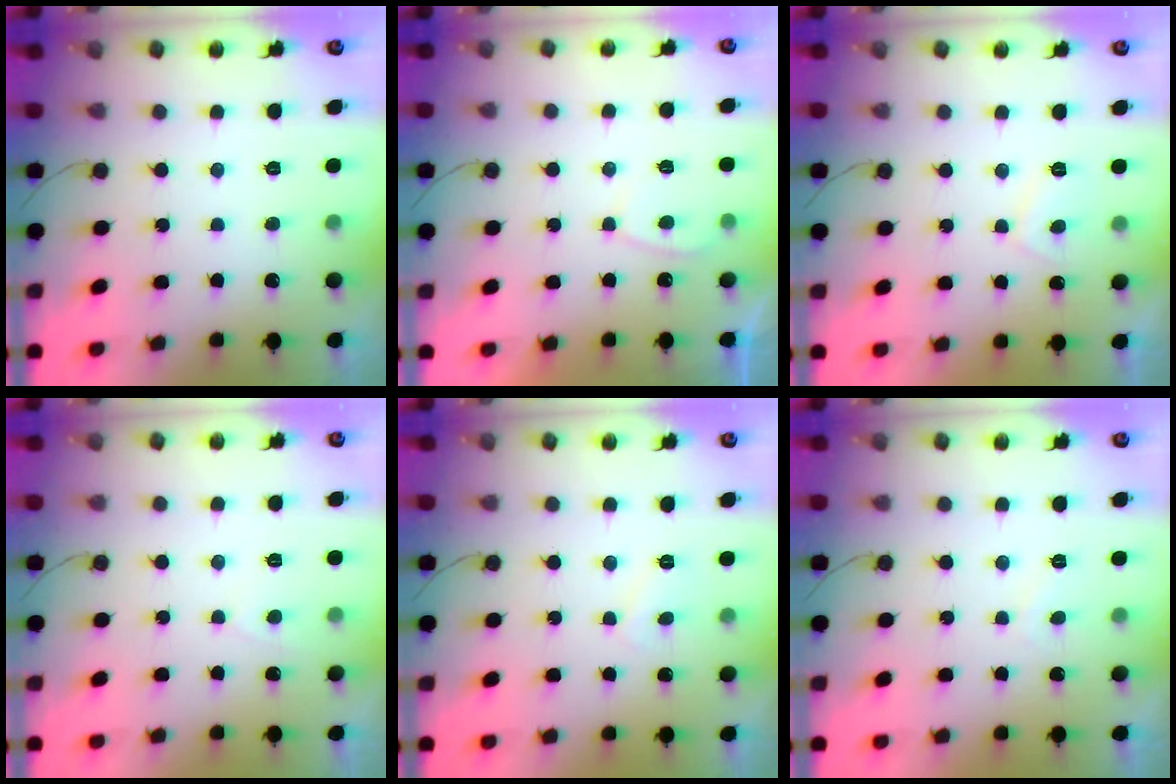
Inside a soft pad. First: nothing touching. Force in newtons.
{"total": 2.2, "press": 2.2, "slide": 0.5}
{"total": 2.8, "press": 2.7, "slide": 0.6}
{"total": 2.1, "press": 2.1, "slide": 0.3}
{"total": 3.0, "press": 3.0, "slide": 0.3}
{"total": 1.3, "press": 1.1, "slide": 0.5}